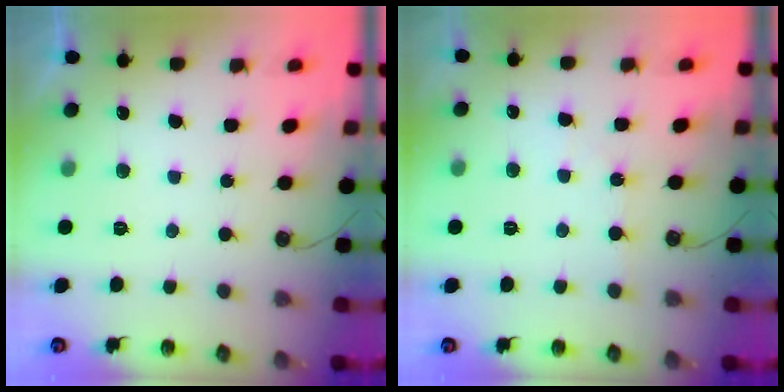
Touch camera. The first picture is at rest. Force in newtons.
{"total": 2.5, "press": 2.5, "slide": 0.4}